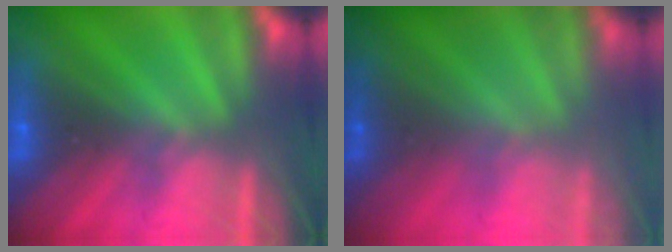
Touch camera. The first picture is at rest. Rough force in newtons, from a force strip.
{"total": 2.3}